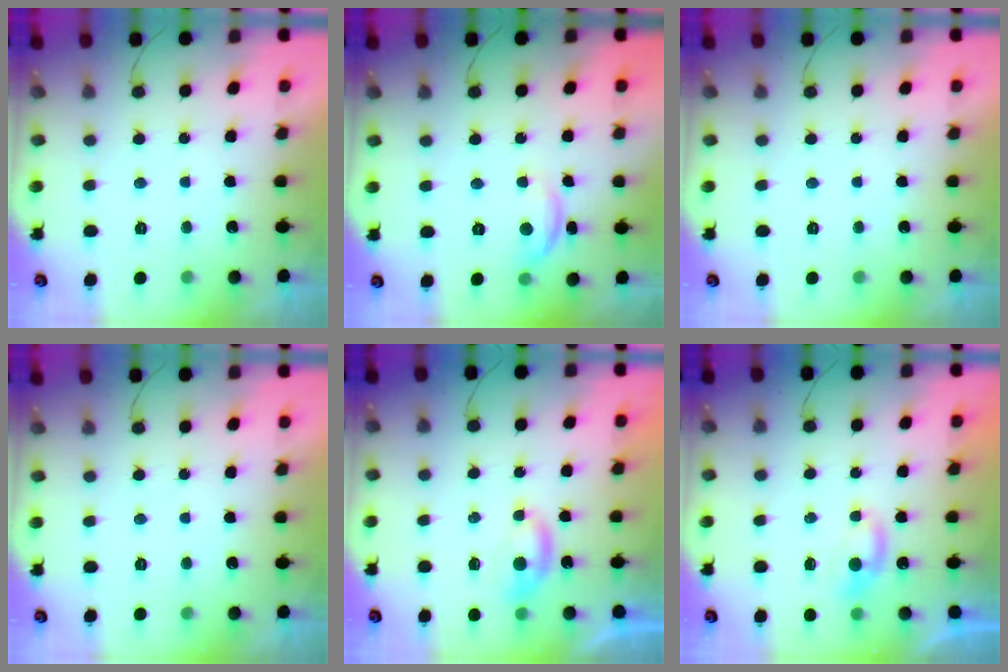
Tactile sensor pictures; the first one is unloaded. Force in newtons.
{"total": 8.6, "press": 8.5, "slide": 0.5}
{"total": 0.0}
{"total": 0.0}
{"total": 4.0, "press": 4.0, "slide": 0.5}
{"total": 5.4, "press": 5.3, "slide": 0.5}